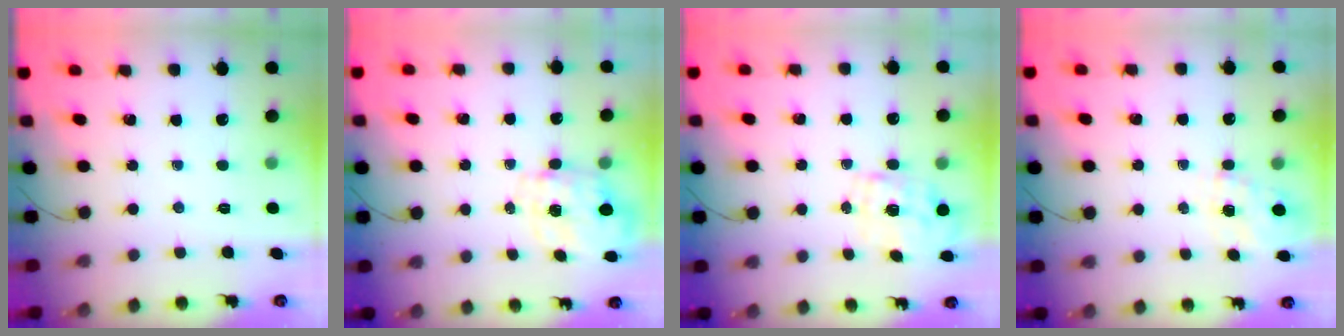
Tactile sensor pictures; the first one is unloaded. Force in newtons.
{"total": 2.7, "press": 2.6, "slide": 0.9}
{"total": 2.3, "press": 2.3, "slide": 0.3}
{"total": 0.9, "press": 0.4, "slide": 0.8}